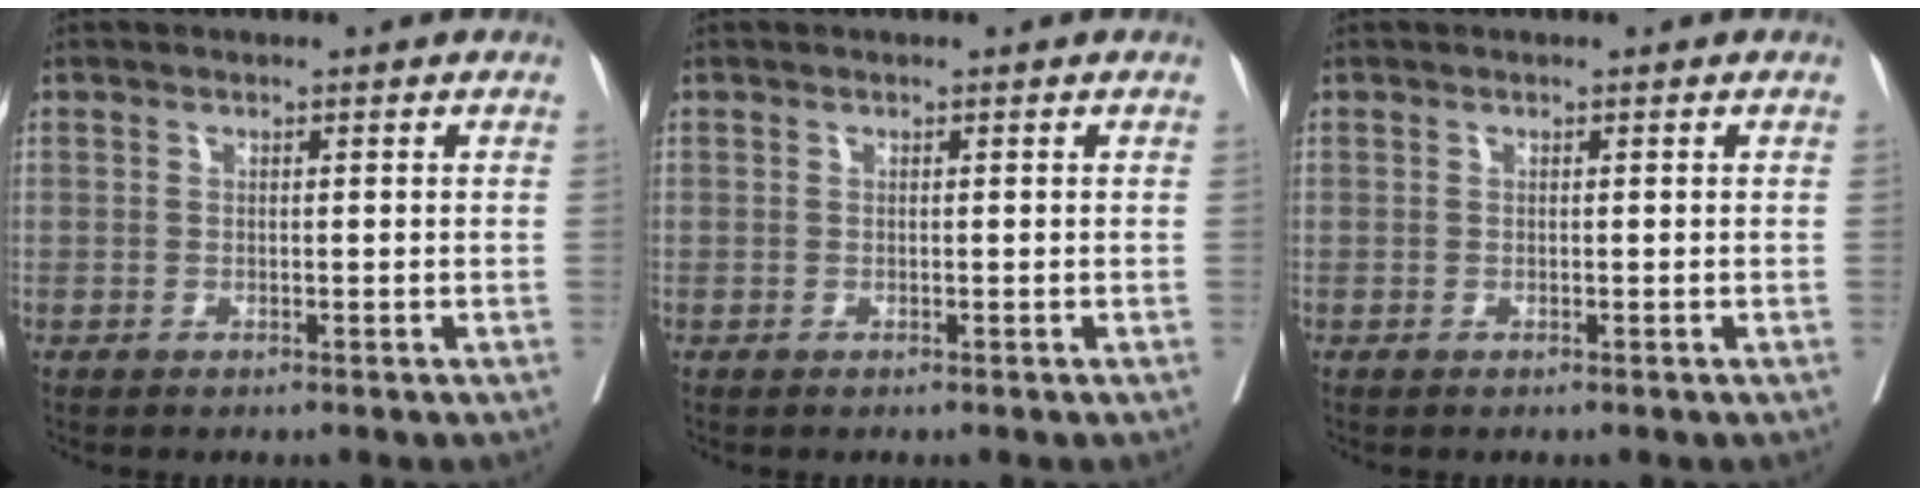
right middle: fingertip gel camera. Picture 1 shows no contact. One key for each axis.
{"total": 0.0}
{"total": 0.0}